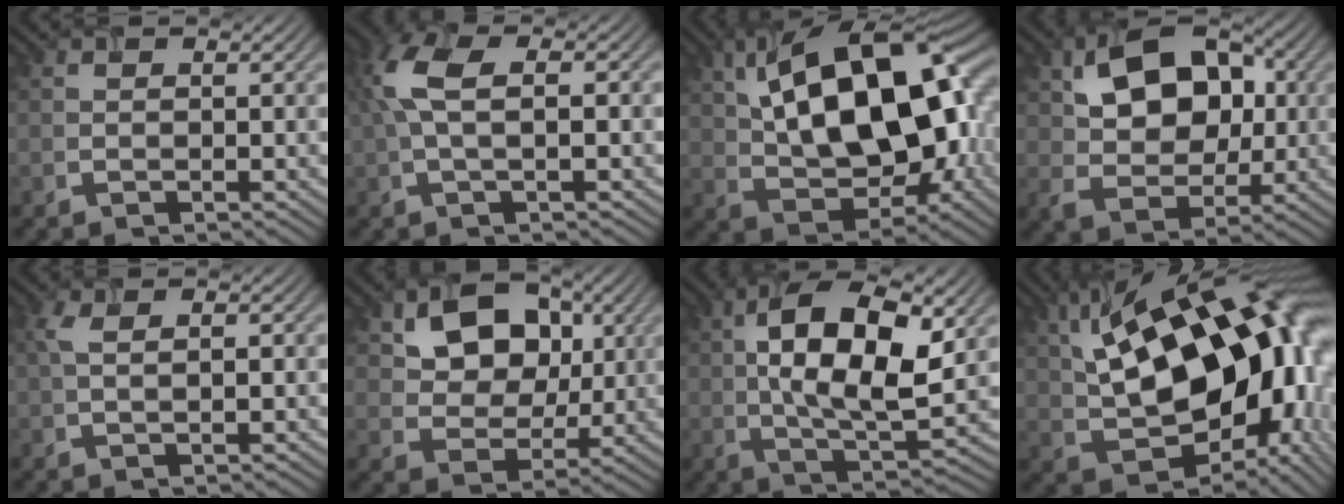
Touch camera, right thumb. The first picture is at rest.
{"total": 6.2, "force": [0.6, 2.5, 5.6], "torque": [-0.137, 0.013, 0.006]}
{"total": 18.4, "force": [3.9, 10.0, 15.0], "torque": [-0.252, 0.024, 0.060]}
{"total": 11.3, "force": [2.8, 7.8, 7.7], "torque": [-0.137, 0.008, 0.037]}
{"total": 2.6, "force": [0.3, 0.9, 2.5], "torque": [-0.056, 0.005, 0.004]}
{"total": 10.0, "force": [3.3, 7.5, 5.8], "torque": [-0.116, 0.000, 0.048]}
{"total": 13.8, "force": [2.5, 6.0, 12.1], "torque": [-0.218, 0.000, 0.040]}
{"total": 22.3, "force": [4.8, 12.8, 17.6], "torque": [-0.308, 0.014, 0.099]}